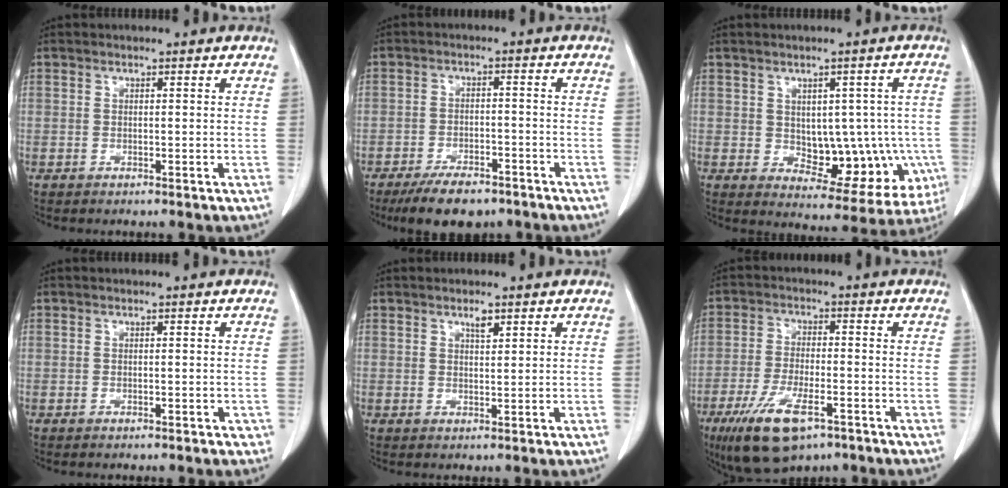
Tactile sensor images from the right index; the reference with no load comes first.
{"total": 8.1, "force": [-6.2, 3.3, 4.0], "torque": [-0.064, -0.003, -0.100]}
{"total": 12.2, "force": [-1.6, 6.9, 9.9], "torque": [-0.110, 0.014, 0.003]}
{"total": 1.0, "force": [-0.4, 0.4, 0.8], "torque": [-0.012, -0.001, -0.003]}
{"total": 1.8, "force": [1.2, 0.5, 1.2], "torque": [-0.021, -0.002, 0.021]}
{"total": 11.3, "force": [-6.5, 3.7, 8.4], "torque": [-0.162, -0.019, -0.108]}